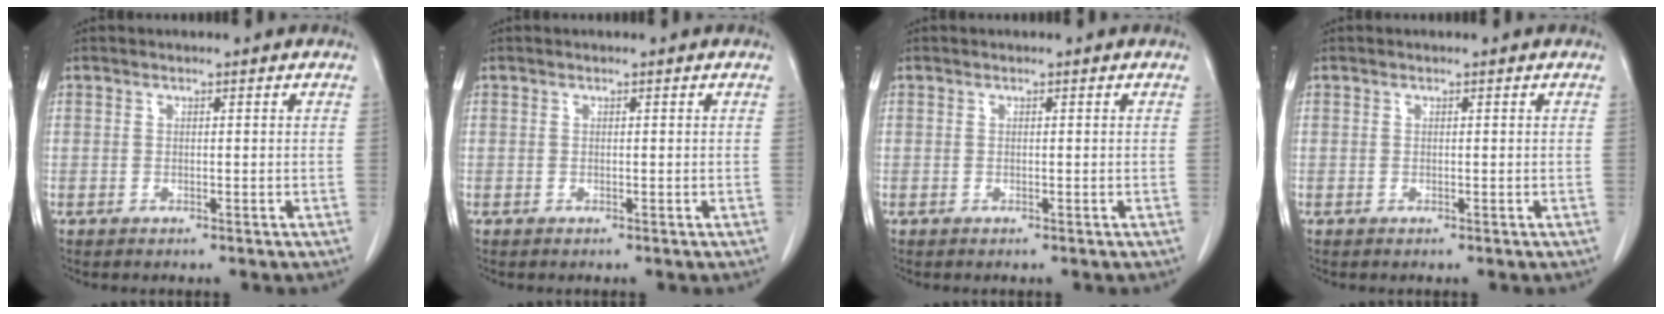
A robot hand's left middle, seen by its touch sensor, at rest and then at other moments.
{"total": 0.0}
{"total": 0.0}
{"total": 0.0}